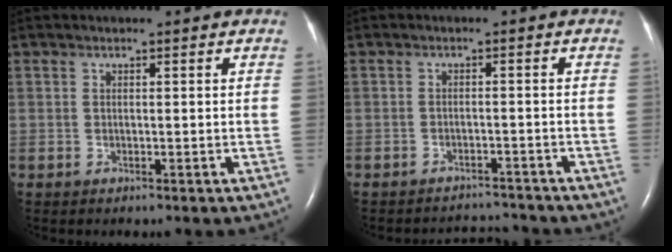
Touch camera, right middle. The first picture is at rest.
{"total": 4.0, "force": [-3.9, -0.1, -1.1], "torque": [0.010, 0.002, -0.056]}